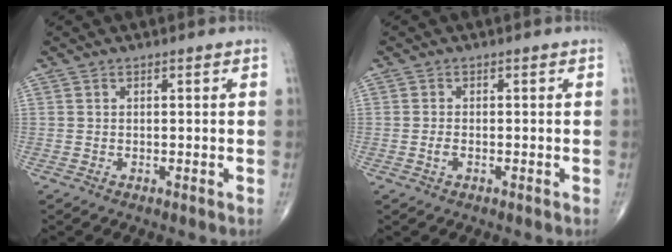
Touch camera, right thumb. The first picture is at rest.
{"total": 1.3, "force": [-0.4, 0.7, 1.1], "torque": [-0.024, 0.001, -0.009]}